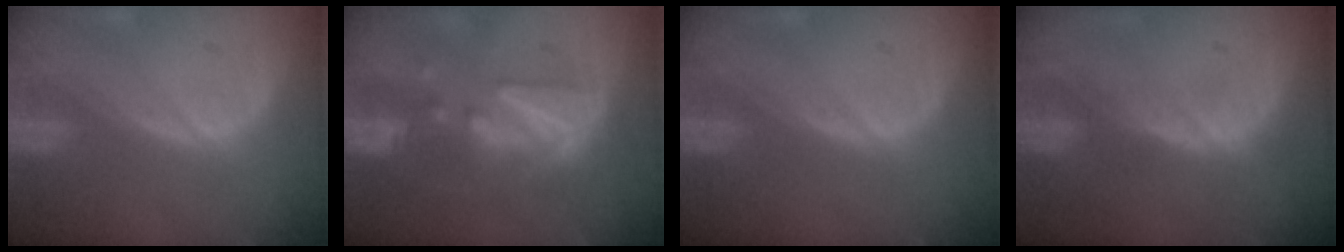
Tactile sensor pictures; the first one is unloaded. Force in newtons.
{"total": 8.6, "press": 8.0, "slide": 3.1}
{"total": 0.0}
{"total": 2.3, "press": 1.9, "slide": 1.4}